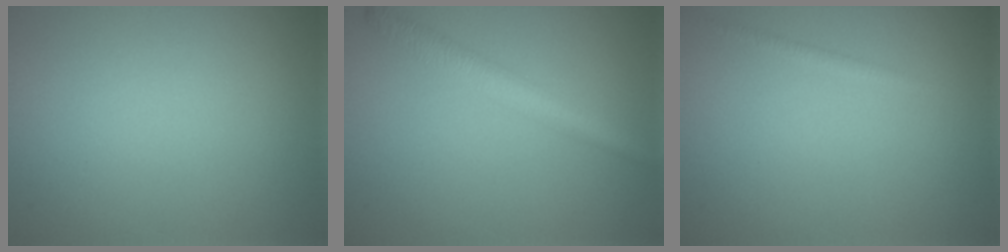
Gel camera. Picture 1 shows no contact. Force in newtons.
{"total": 3.0, "press": 3.0, "slide": 0.0}
{"total": 0.7, "press": 0.7, "slide": 0.1}